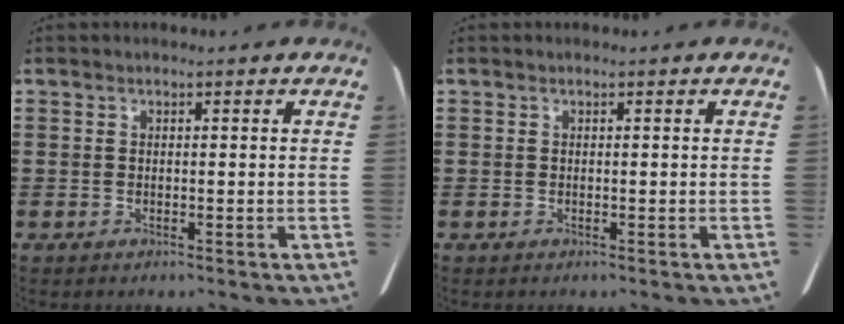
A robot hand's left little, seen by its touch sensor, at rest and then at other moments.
{"total": 0.0}